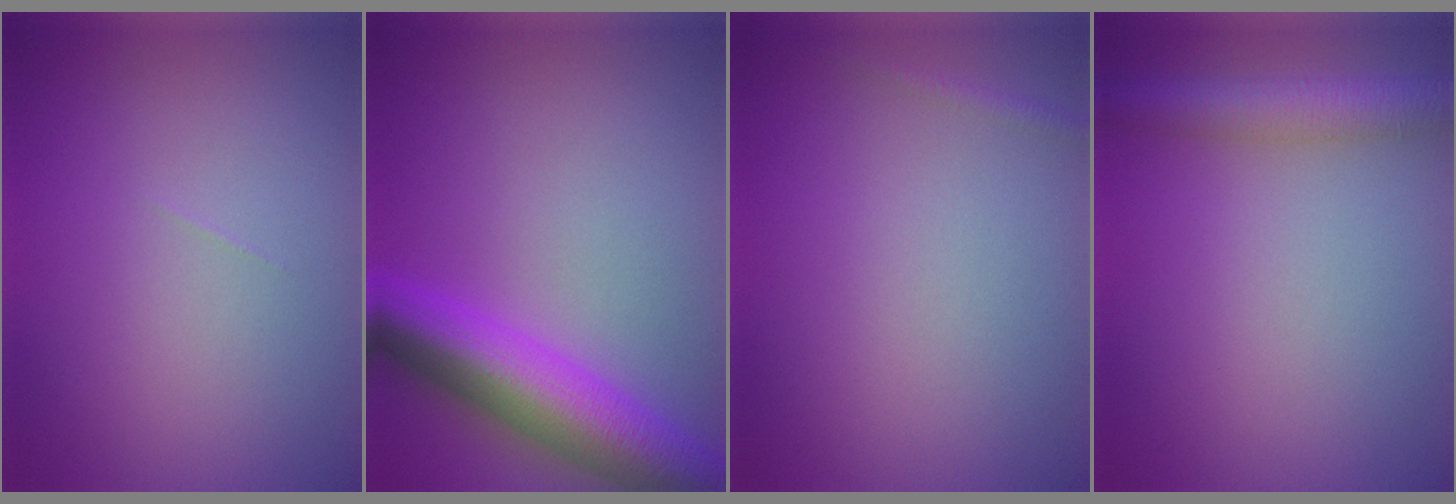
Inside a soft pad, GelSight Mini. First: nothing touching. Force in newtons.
{"total": 8.5, "press": 8.5, "slide": 0.2}
{"total": 0.8, "press": 0.8, "slide": 0.0}
{"total": 4.2, "press": 4.2, "slide": 0.1}